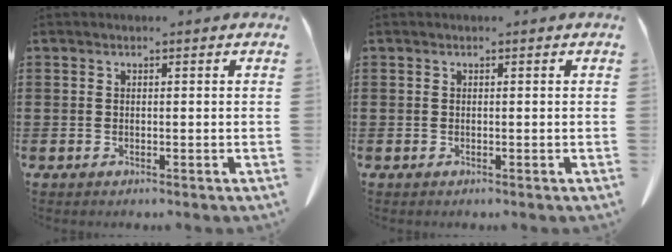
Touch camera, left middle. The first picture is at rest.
{"total": 0.0}